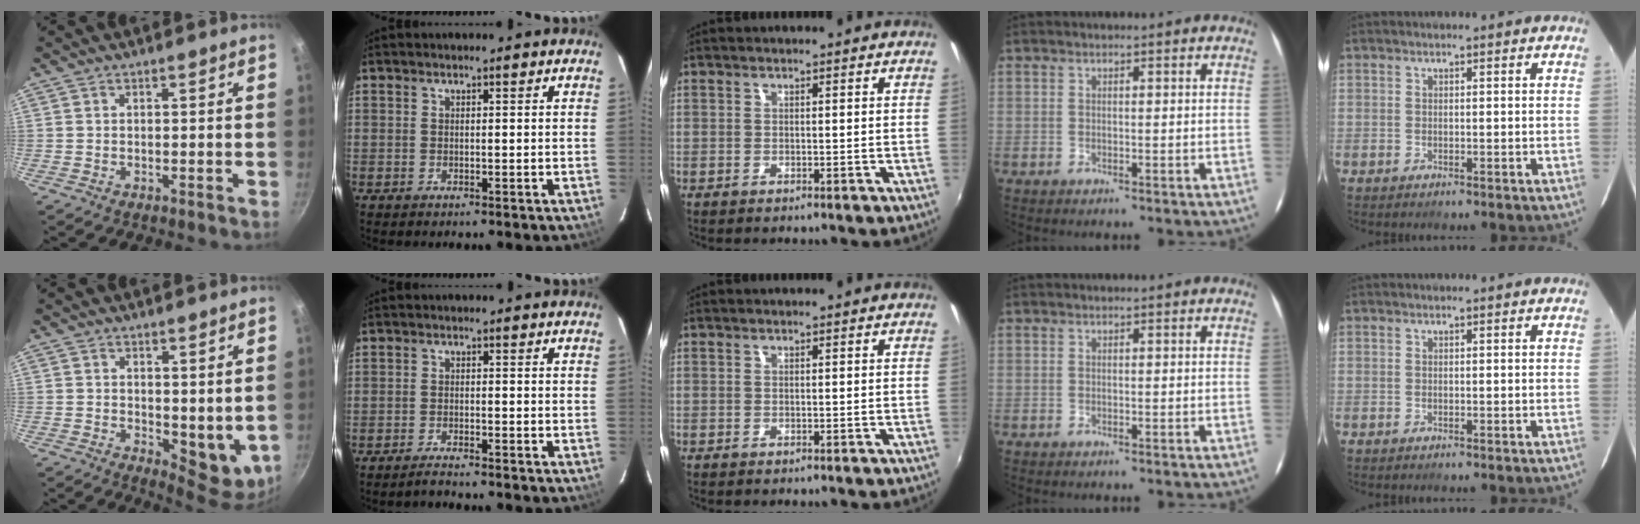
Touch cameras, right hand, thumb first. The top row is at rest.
{"thumb": {"total": 6.9, "force": [1.6, 3.7, 5.6], "torque": [-0.057, -0.019, 0.034]}, "index": {"total": 2.3, "force": [-2.2, 0.0, 0.7], "torque": [-0.025, -0.005, -0.042]}}